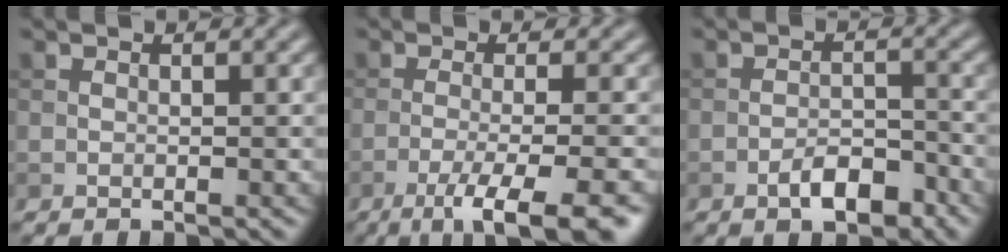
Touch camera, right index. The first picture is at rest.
{"total": 7.9, "force": [-4.6, 1.7, 6.2], "torque": [-0.081, -0.001, -0.074]}
{"total": 3.6, "force": [-2.2, 1.5, 2.4], "torque": [-0.034, 0.008, -0.038]}